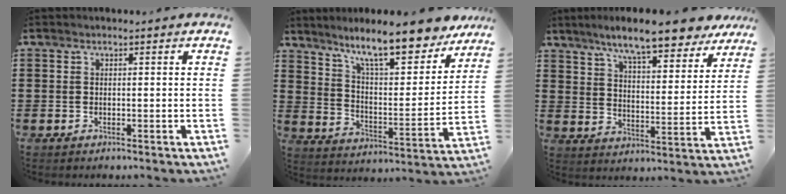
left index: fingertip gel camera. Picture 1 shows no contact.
{"total": 12.0, "force": [10.1, 1.3, 6.4], "torque": [-0.132, -0.058, 0.171]}
{"total": 10.2, "force": [8.8, 0.6, 5.2], "torque": [-0.121, -0.038, 0.151]}